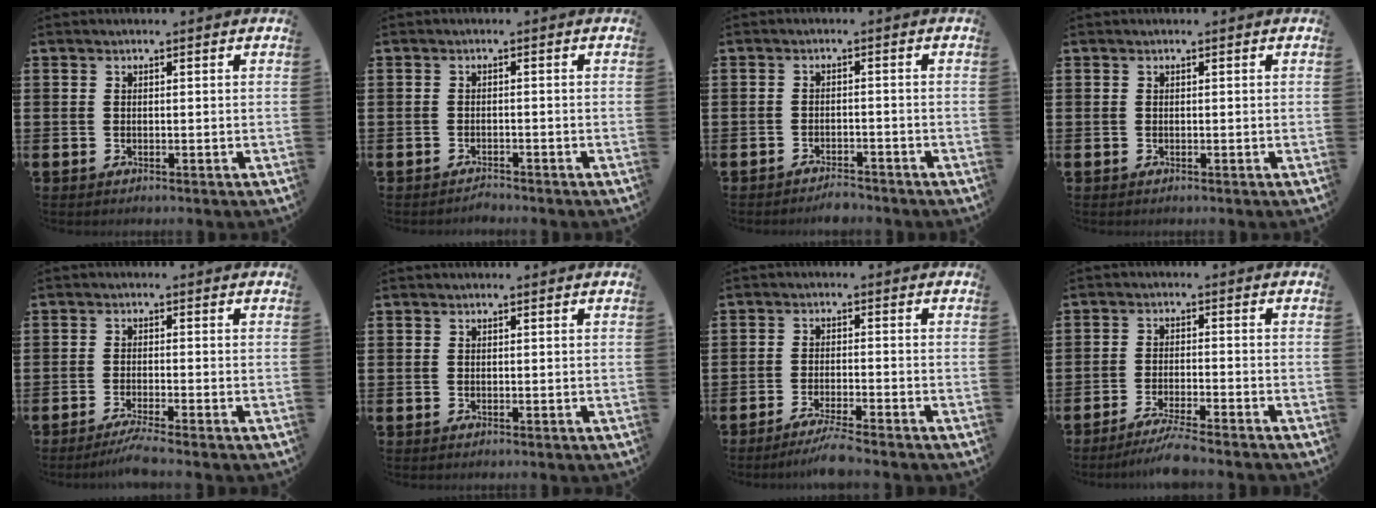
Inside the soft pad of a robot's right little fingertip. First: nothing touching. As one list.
[{"total": 1.0, "force": [-1.0, 0.0, 0.0], "torque": [-0.004, 0.000, -0.021]}, {"total": 1.9, "force": [-1.9, 0.2, 0.1], "torque": [-0.008, 0.003, -0.040]}, {"total": 0.0}, {"total": 2.8, "force": [-2.1, 0.0, 1.9], "torque": [-0.030, -0.002, -0.038]}, {"total": 0.0}, {"total": 3.9, "force": [-3.2, -0.2, 2.1], "torque": [-0.033, -0.005, -0.059]}, {"total": 4.3, "force": [-3.6, -0.2, 2.2], "torque": [-0.035, -0.008, -0.067]}]